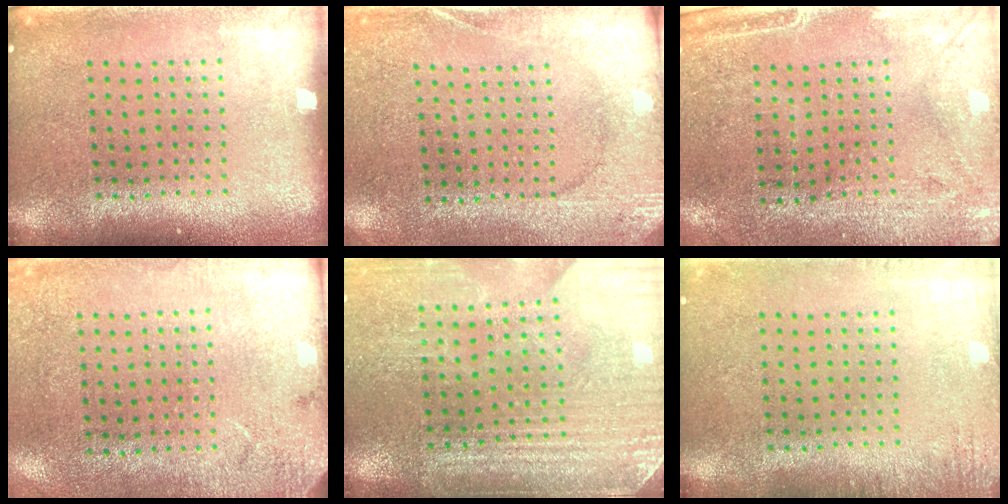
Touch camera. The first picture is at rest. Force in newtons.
{"total": 2.6, "press": 2.4, "slide": 1.0}
{"total": 3.0, "press": 2.5, "slide": 1.6}
{"total": 2.8, "press": 2.2, "slide": 1.6}
{"total": 3.3, "press": 3.3, "slide": 0.2}
{"total": 1.5, "press": 1.5, "slide": 0.2}